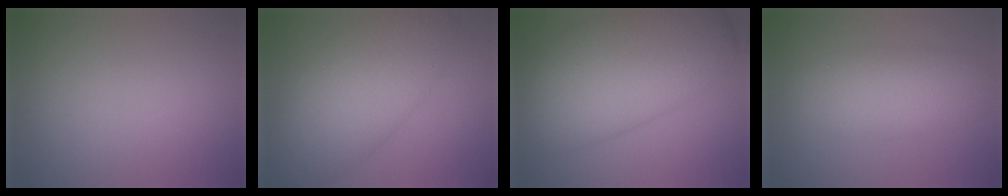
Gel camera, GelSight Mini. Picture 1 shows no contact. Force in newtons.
{"total": 9.1, "press": 9.1, "slide": 0.2}
{"total": 12.1, "press": 12.1, "slide": 0.2}
{"total": 4.9, "press": 4.9, "slide": 0.2}